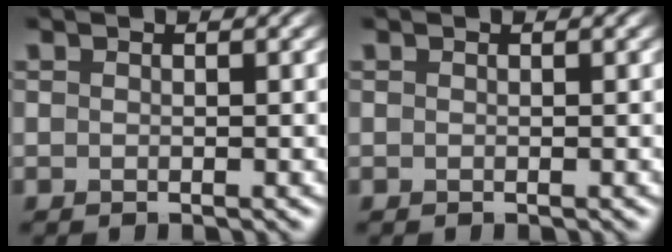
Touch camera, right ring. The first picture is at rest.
{"total": 0.0}